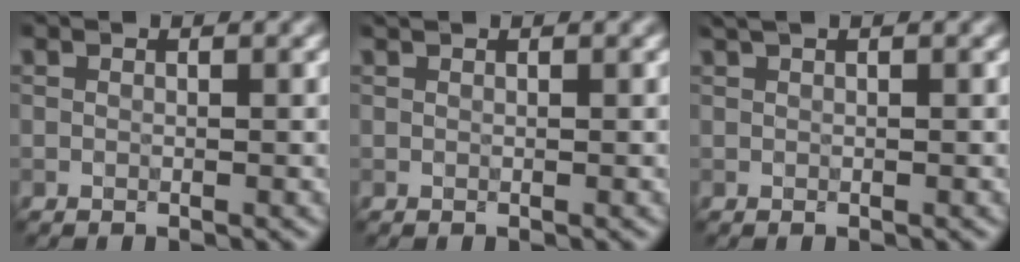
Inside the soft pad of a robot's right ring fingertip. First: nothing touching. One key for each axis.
{"total": 1.1, "fx": 0.9, "fy": 0.4, "fz": 0.5, "tx": 0.001, "ty": -0.001, "tz": 0.004}
{"total": 2.7, "fx": 1.7, "fy": 1.1, "fz": 1.8, "tx": -0.008, "ty": 0.012, "tz": 0.008}